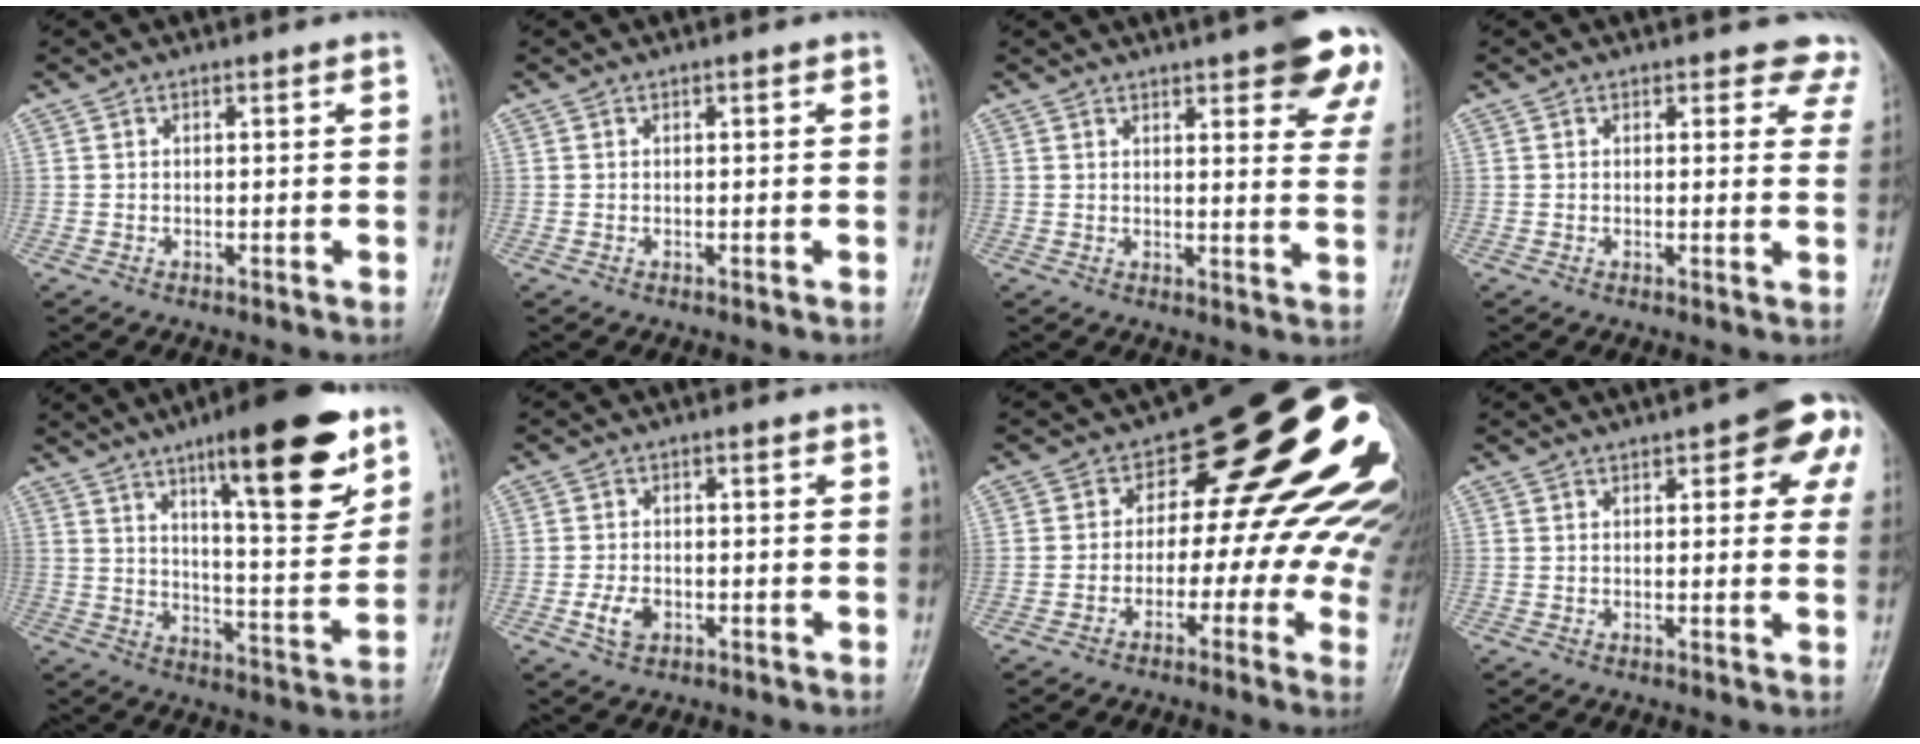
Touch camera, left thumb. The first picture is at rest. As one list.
[{"total": 0.0}, {"total": 16.5, "force": [10.3, 4.5, 12.1], "torque": [-0.125, -0.034, 0.112]}, {"total": 6.3, "force": [5.2, 3.0, 1.7], "torque": [0.026, -0.021, 0.033]}, {"total": 20.0, "force": [11.4, 4.9, 15.7], "torque": [-0.195, -0.060, 0.176]}, {"total": 3.6, "force": [-1.3, 2.4, 2.3], "torque": [-0.041, 0.004, -0.026]}, {"total": 21.5, "force": [1.8, 12.1, 17.7], "torque": [-0.165, 0.024, 0.009]}, {"total": 11.1, "force": [4.6, 4.3, 9.1], "torque": [-0.064, -0.005, 0.043]}]